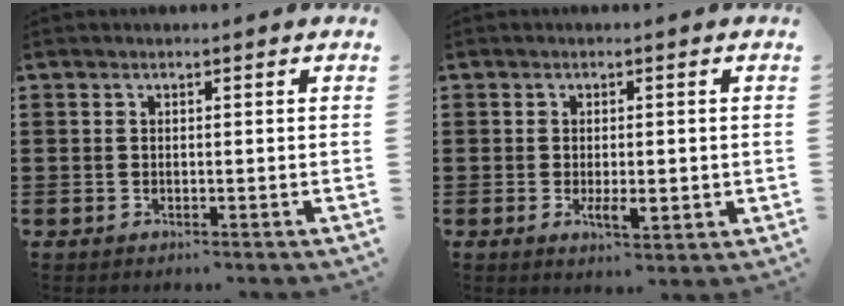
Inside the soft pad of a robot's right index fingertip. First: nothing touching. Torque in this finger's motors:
{"motor_torque": [-0.34, 0.13, 0.12, 0.05]}